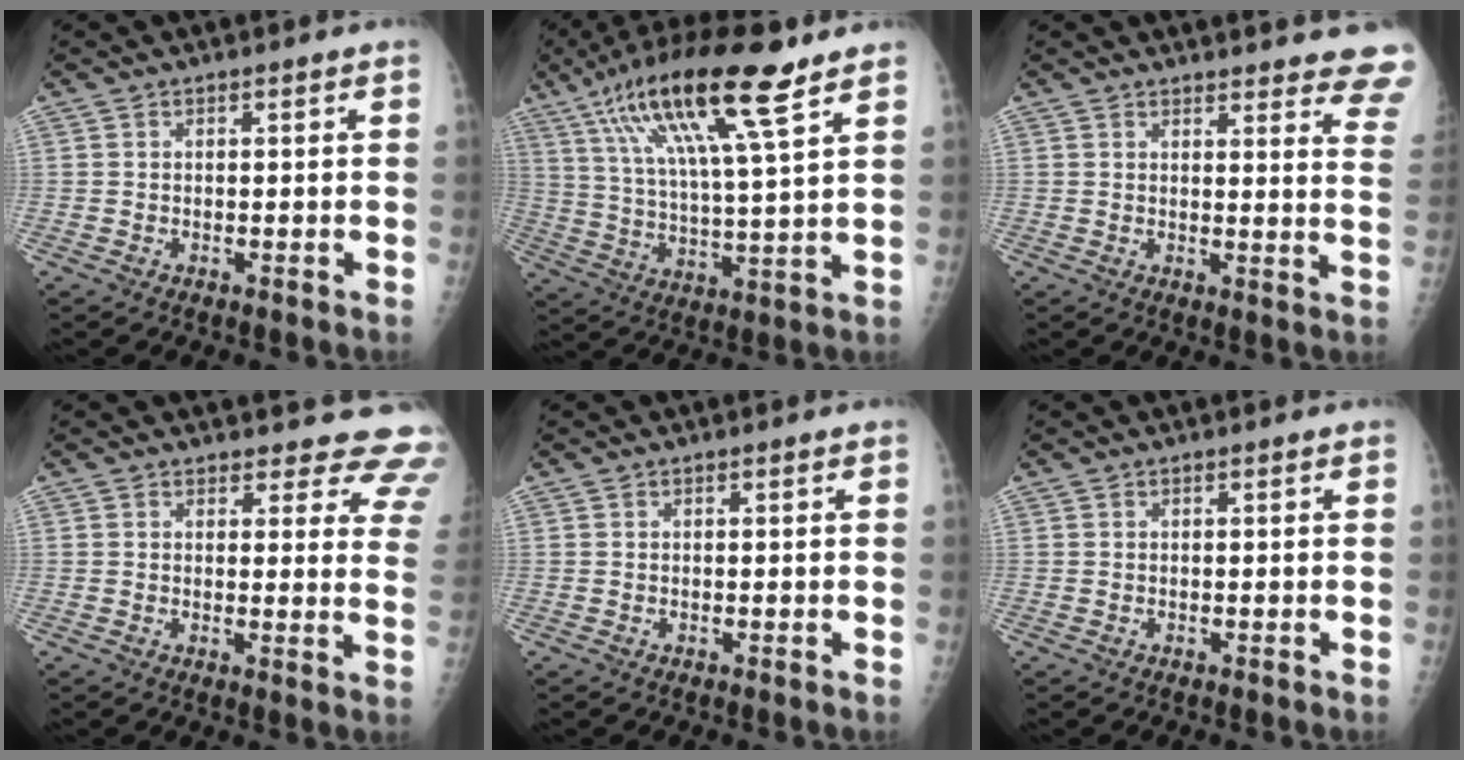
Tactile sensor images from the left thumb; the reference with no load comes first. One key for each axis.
{"total": 19.0, "fx": 10.7, "fy": 3.1, "fz": 15.5, "tx": -0.286, "ty": -0.023, "tz": 0.194}
{"total": 14.9, "fx": 14.1, "fy": 2.4, "fz": 4.4, "tx": -0.010, "ty": -0.107, "tz": 0.130}
{"total": 12.3, "fx": 11.5, "fy": 4.2, "fz": 1.8, "tx": 0.038, "ty": -0.081, "tz": 0.093}
{"total": 0.0}
{"total": 0.0}